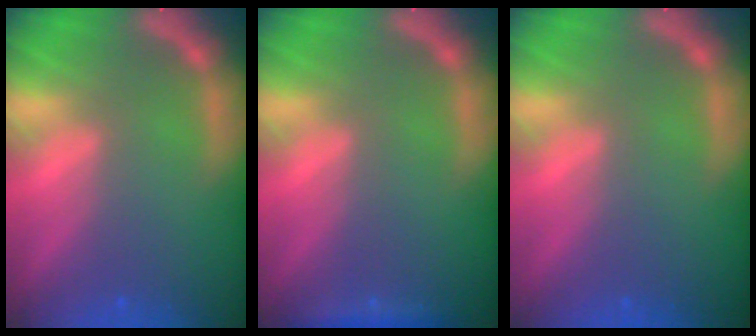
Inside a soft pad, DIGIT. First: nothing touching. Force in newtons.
{"total": 1.4}
{"total": 0.0}